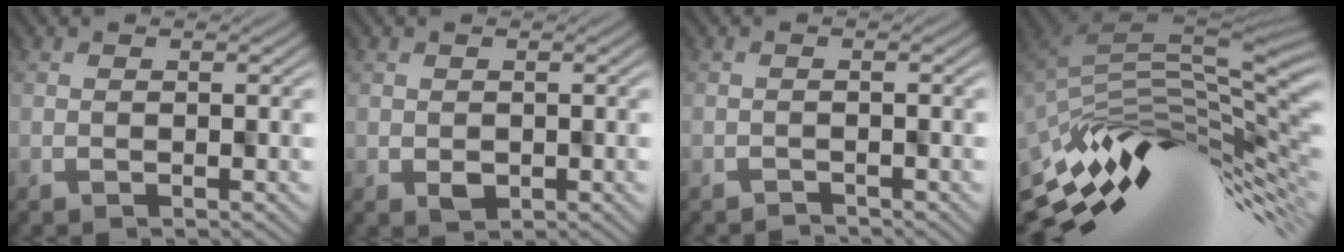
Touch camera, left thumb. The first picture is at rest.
{"total": 1.4, "force": [-0.1, 1.2, 0.6], "torque": [-0.009, -0.004, 0.002]}
{"total": 1.1, "force": [-1.1, 0.0, -0.2], "torque": [0.005, 0.001, -0.020]}
{"total": 13.4, "force": [-4.2, 3.9, 12.1], "torque": [-0.219, 0.001, -0.084]}